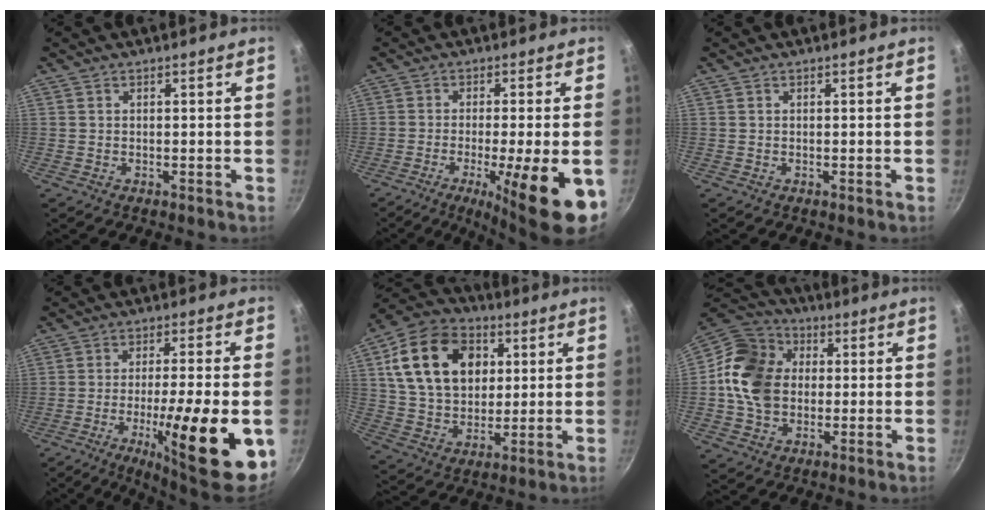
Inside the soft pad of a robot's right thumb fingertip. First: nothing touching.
{"total": 14.5, "force": [-5.3, 2.3, 13.3], "torque": [-0.193, 0.000, -0.074]}
{"total": 0.0}
{"total": 19.3, "force": [-6.0, 3.6, 18.0], "torque": [-0.259, 0.013, -0.089]}
{"total": 20.1, "force": [5.4, 14.6, 12.7], "torque": [-0.196, 0.003, 0.090]}
{"total": 15.6, "force": [1.2, 12.5, 9.3], "torque": [-0.154, 0.020, 0.007]}